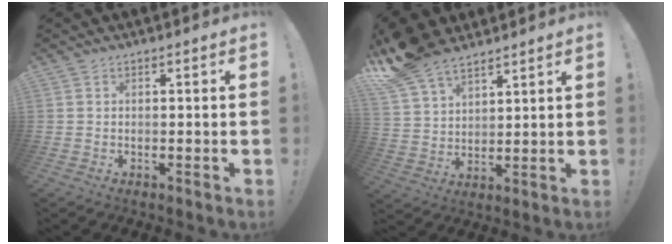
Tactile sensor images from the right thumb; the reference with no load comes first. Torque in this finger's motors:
{"motor_torque": [-0.87, 1.82, 1.09, 0.87, 0.33]}